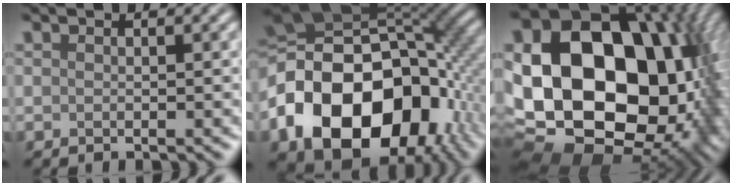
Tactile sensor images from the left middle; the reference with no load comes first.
{"total": 18.9, "force": [-5.5, 13.3, 12.2], "torque": [-0.233, -0.016, -0.097]}
{"total": 23.3, "force": [0.8, 17.6, 15.4], "torque": [-0.318, -0.010, 0.033]}